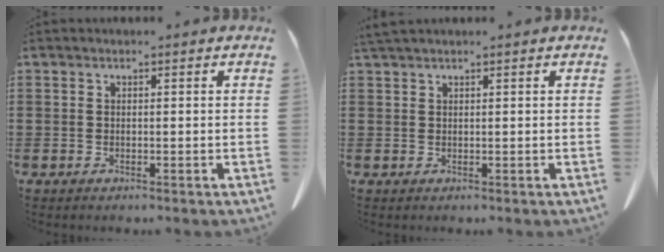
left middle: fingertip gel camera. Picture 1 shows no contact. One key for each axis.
{"total": 1.1, "fx": 1.0, "fy": -0.1, "fz": 0.5, "tx": -0.013, "ty": -0.002, "tz": 0.020}